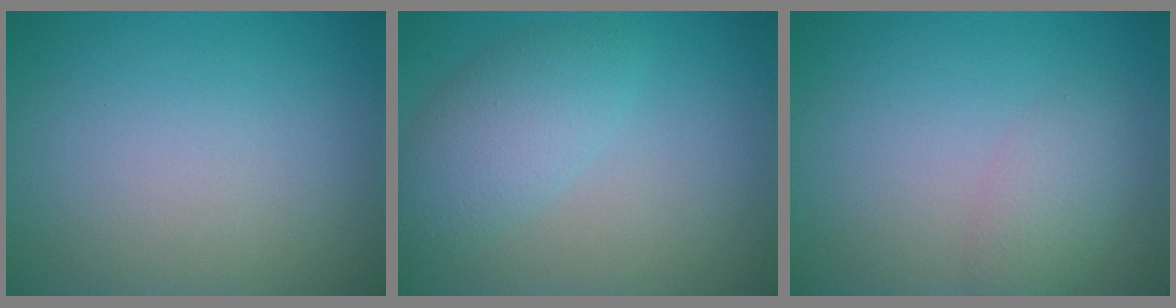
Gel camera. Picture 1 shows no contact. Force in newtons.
{"total": 3.9, "press": 3.9, "slide": 0.1}
{"total": 2.1, "press": 2.1, "slide": 0.1}